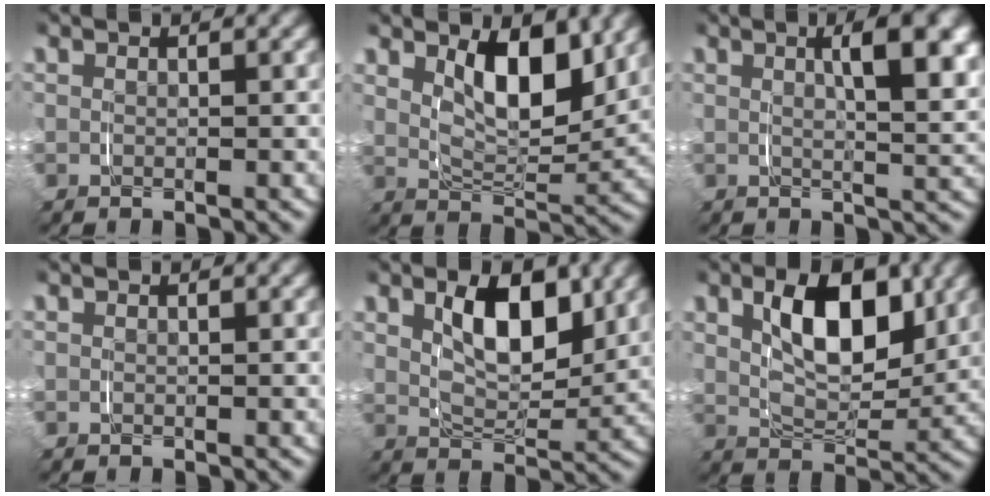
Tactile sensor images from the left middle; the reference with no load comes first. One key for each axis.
{"total": 5.9, "fx": 2.5, "fy": 2.7, "fz": 4.7, "tx": -0.078, "ty": -0.019, "tz": 0.045}
{"total": 5.3, "fx": 1.9, "fy": 1.1, "fz": 4.8, "tx": -0.067, "ty": 0.001, "tz": 0.031}
{"total": 0.0}
{"total": 5.7, "fx": 2.1, "fy": 2.9, "fz": 4.4, "tx": -0.070, "ty": -0.011, "tz": 0.037}
{"total": 6.9, "fx": 2.2, "fy": 3.6, "fz": 5.5, "tx": -0.085, "ty": -0.008, "tz": 0.037}